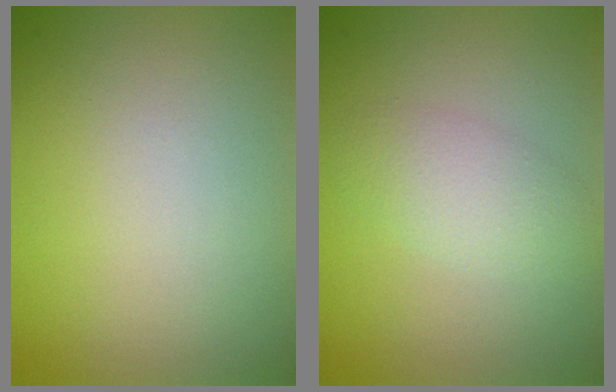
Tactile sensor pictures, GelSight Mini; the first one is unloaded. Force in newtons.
{"total": 2.7, "press": 2.7, "slide": 0.1}